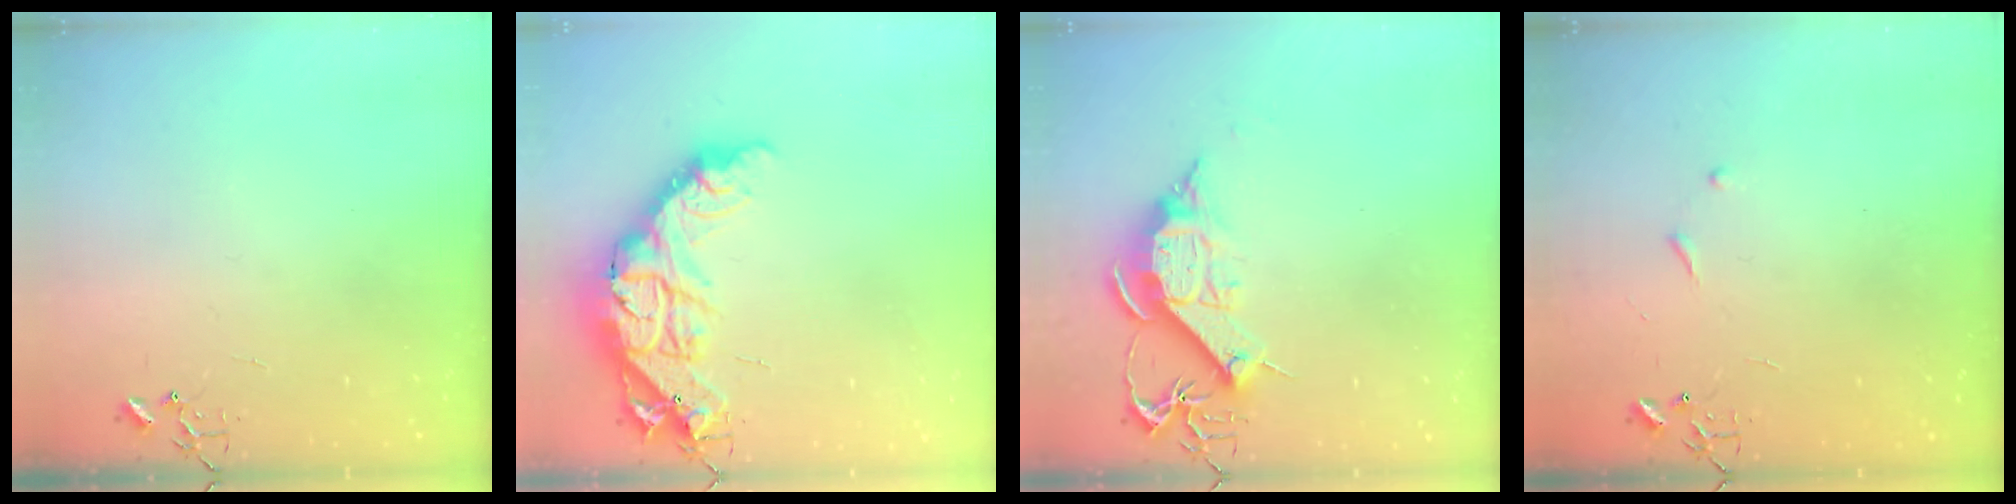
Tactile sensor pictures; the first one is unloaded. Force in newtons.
{"total": 21.4, "press": 21.3, "slide": 2.0}
{"total": 11.9, "press": 11.9, "slide": 0.7}
{"total": 4.0, "press": 3.9, "slide": 0.6}